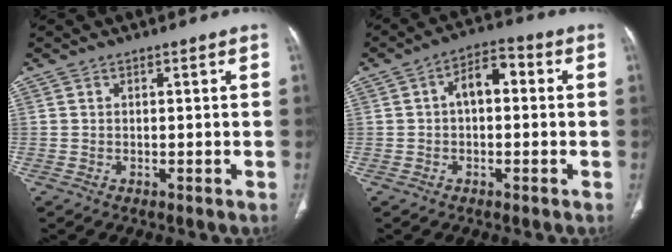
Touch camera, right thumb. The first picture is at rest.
{"total": 6.5, "force": [0.5, 3.8, 5.2], "torque": [-0.068, 0.027, -0.004]}